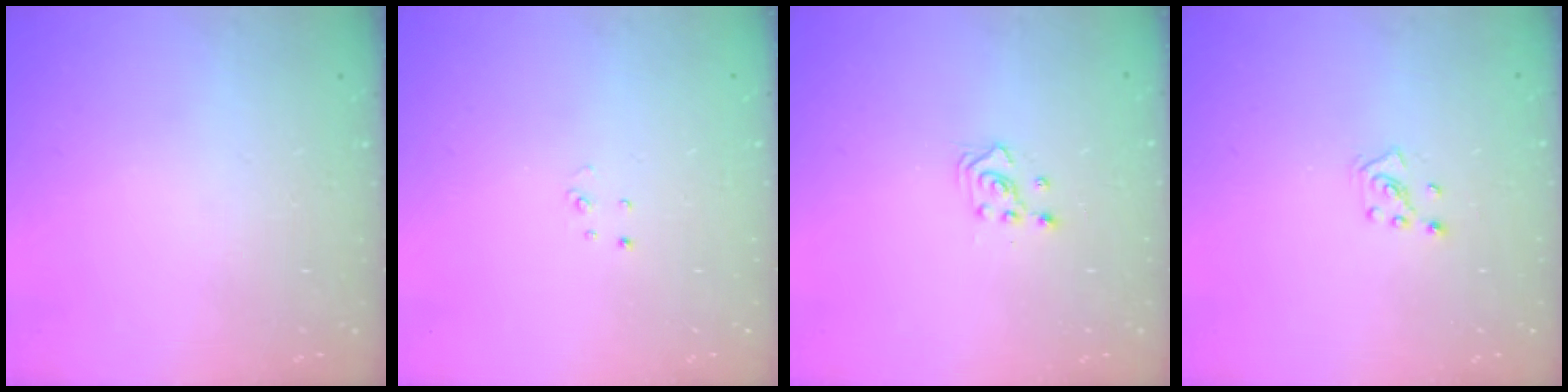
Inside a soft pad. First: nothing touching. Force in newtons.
{"total": 2.7, "press": 2.7, "slide": 0.3}
{"total": 2.3, "press": 2.3, "slide": 0.3}
{"total": 2.8, "press": 2.8, "slide": 0.2}